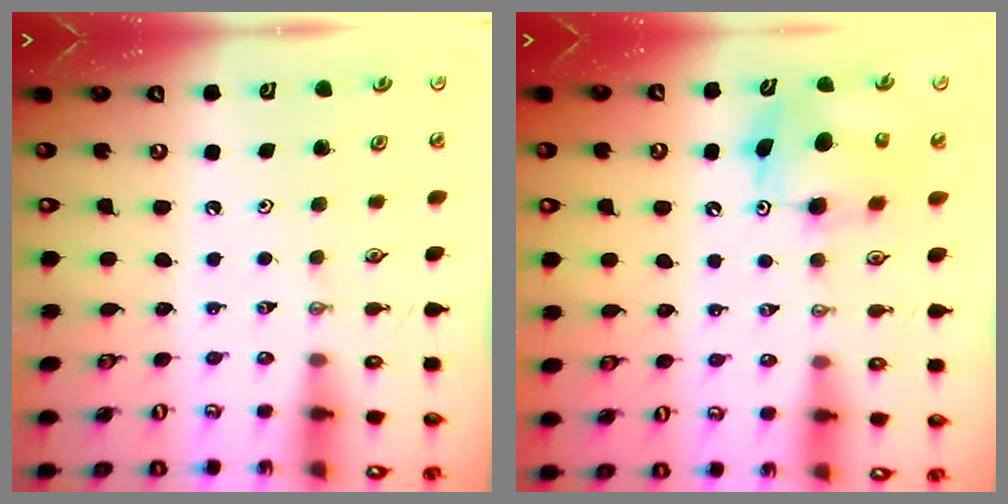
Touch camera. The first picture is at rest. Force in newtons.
{"total": 7.7, "press": 7.7, "slide": 0.4}